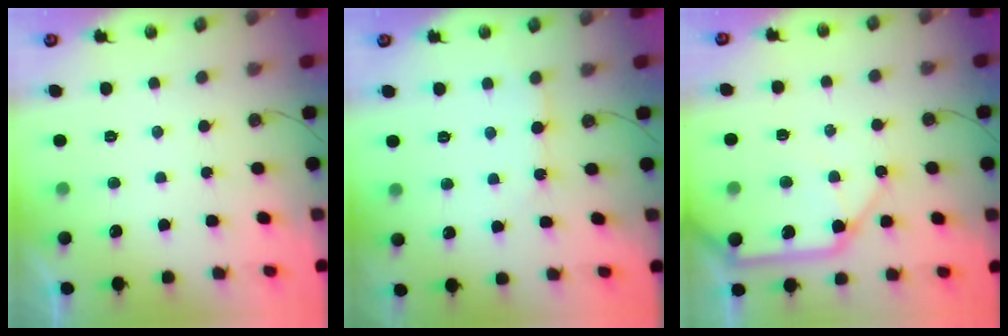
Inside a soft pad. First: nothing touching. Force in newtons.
{"total": 4.1, "press": 4.1, "slide": 0.2}
{"total": 12.3, "press": 12.2, "slide": 1.6}